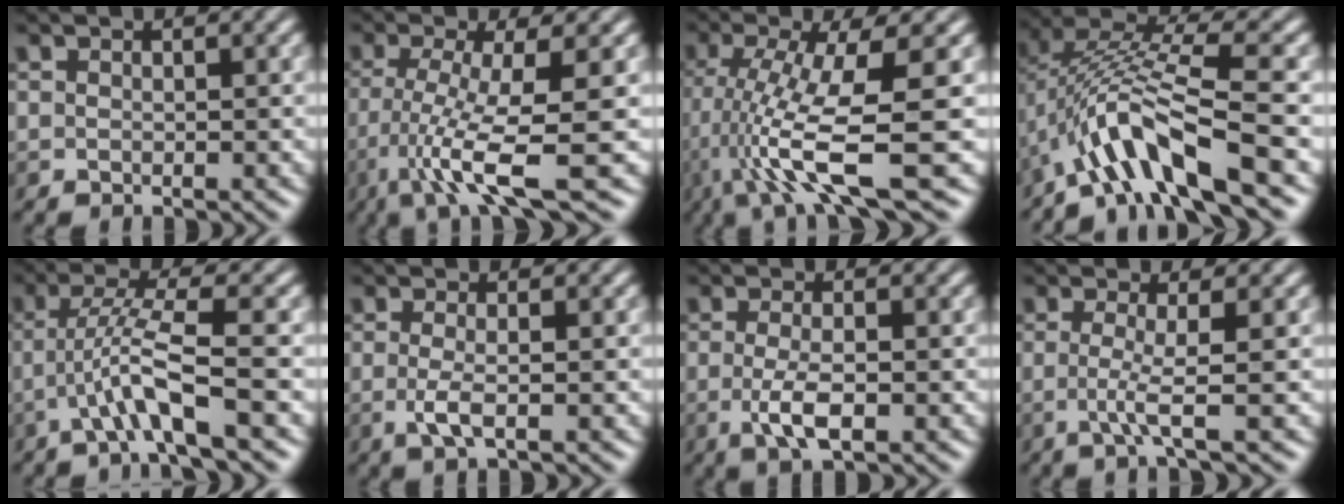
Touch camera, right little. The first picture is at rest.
{"total": 6.8, "force": [-2.7, 0.5, 6.2], "torque": [-0.124, -0.004, -0.052]}
{"total": 8.4, "force": [-2.4, 1.1, 7.9], "torque": [-0.167, -0.003, -0.042]}
{"total": 7.5, "force": [-3.8, 1.3, 6.4], "torque": [-0.122, 0.014, -0.073]}
{"total": 4.0, "force": [-2.2, -0.4, 3.4], "torque": [-0.069, 0.016, -0.045]}
{"total": 1.9, "force": [-0.6, 0.4, 1.8], "torque": [-0.044, -0.001, -0.012]}
{"total": 3.3, "force": [-1.1, 1.0, 2.9], "torque": [-0.069, -0.004, -0.021]}
{"total": 2.5, "force": [-0.9, -0.4, 2.3], "torque": [-0.057, 0.001, -0.019]}